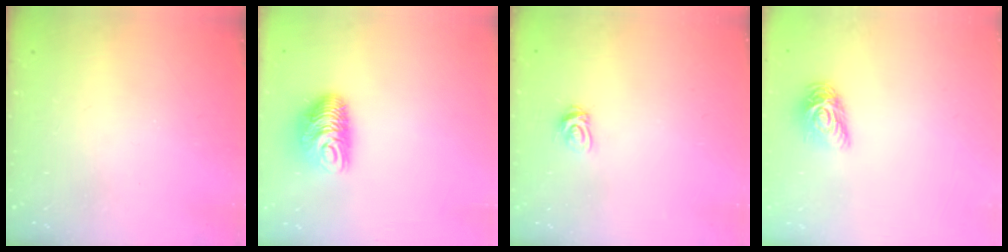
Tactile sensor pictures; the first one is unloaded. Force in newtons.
{"total": 9.8, "press": 9.8, "slide": 0.5}
{"total": 4.6, "press": 4.6, "slide": 0.5}
{"total": 7.7, "press": 7.6, "slide": 0.3}